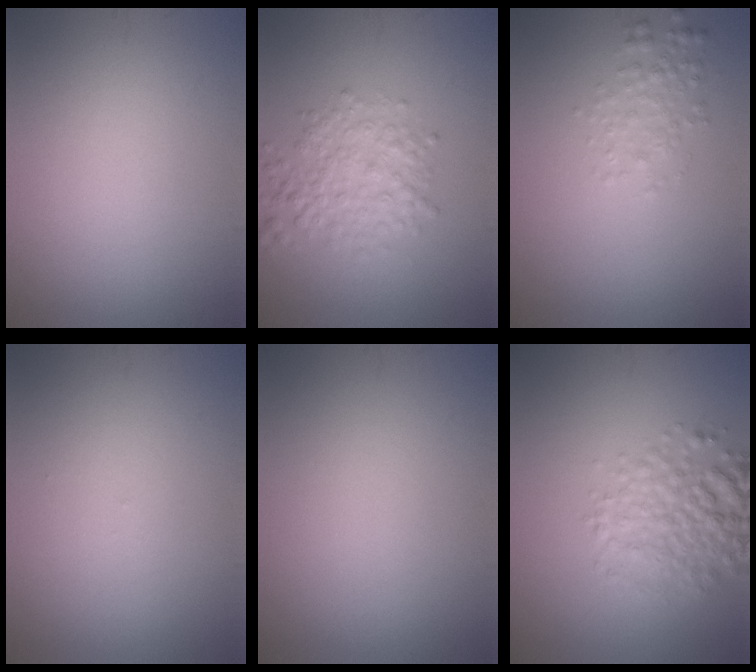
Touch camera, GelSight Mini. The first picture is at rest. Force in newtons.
{"total": 3.6, "press": 3.6, "slide": 0.1}
{"total": 1.8, "press": 1.8, "slide": 0.0}
{"total": 0.0}
{"total": 0.0}
{"total": 4.5, "press": 4.5, "slide": 0.2}